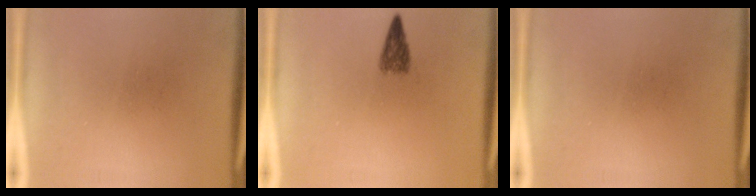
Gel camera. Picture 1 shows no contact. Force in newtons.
{"total": 2.5}
{"total": 0.0}